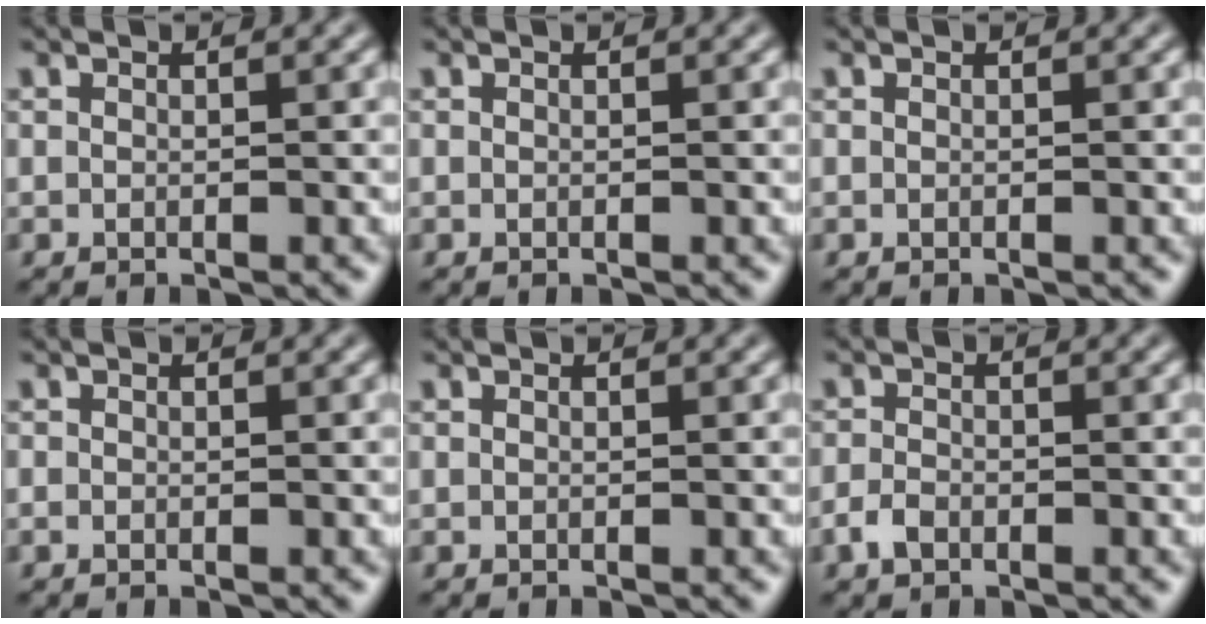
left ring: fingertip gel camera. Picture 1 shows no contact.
{"total": 0.0}
{"total": 0.0}
{"total": 0.0}
{"total": 0.0}
{"total": 1.5, "force": [-0.9, 0.9, 0.8], "torque": [-0.013, 0.003, -0.022]}